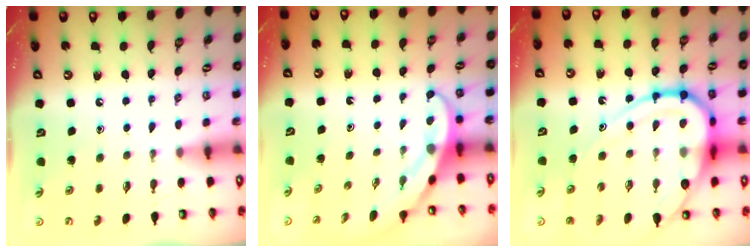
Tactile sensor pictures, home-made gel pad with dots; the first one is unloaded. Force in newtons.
{"total": 4.0, "press": 3.9, "slide": 0.3}
{"total": 20.5, "press": 20.4, "slide": 2.0}